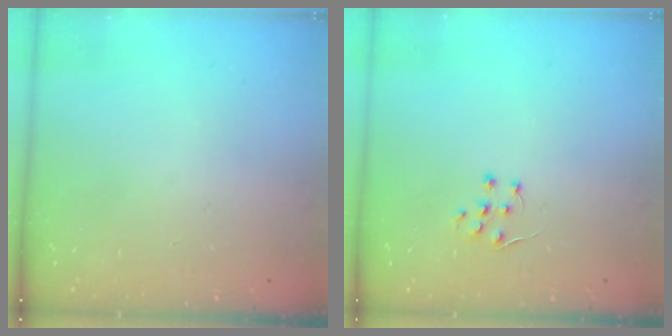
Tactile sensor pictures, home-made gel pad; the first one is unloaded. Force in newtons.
{"total": 5.1, "press": 5.1, "slide": 0.7}